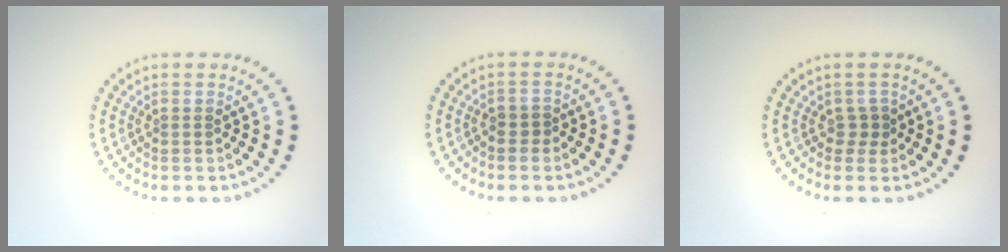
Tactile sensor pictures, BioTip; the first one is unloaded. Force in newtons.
{"total": 0.9, "press": 0.7, "slide": 0.6}
{"total": 1.0, "press": 0.8, "slide": 0.7}